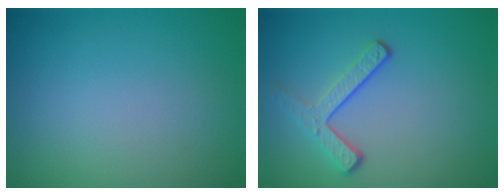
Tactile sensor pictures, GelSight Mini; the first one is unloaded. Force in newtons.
{"total": 3.0, "press": 2.2, "slide": 2.0}